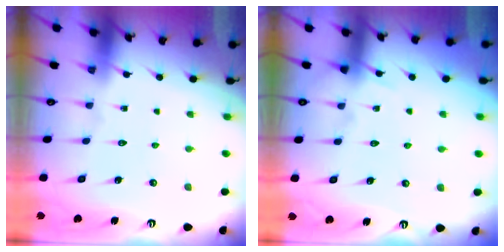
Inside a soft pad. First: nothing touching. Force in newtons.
{"total": 6.4, "press": 6.4, "slide": 0.8}